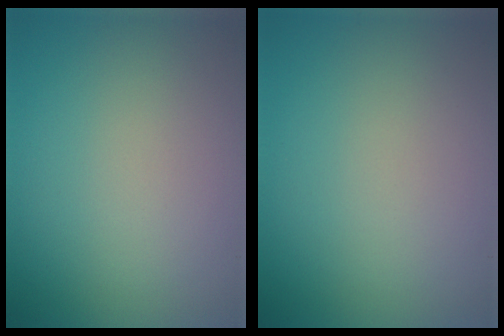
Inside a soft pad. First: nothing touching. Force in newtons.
{"total": 0.0}